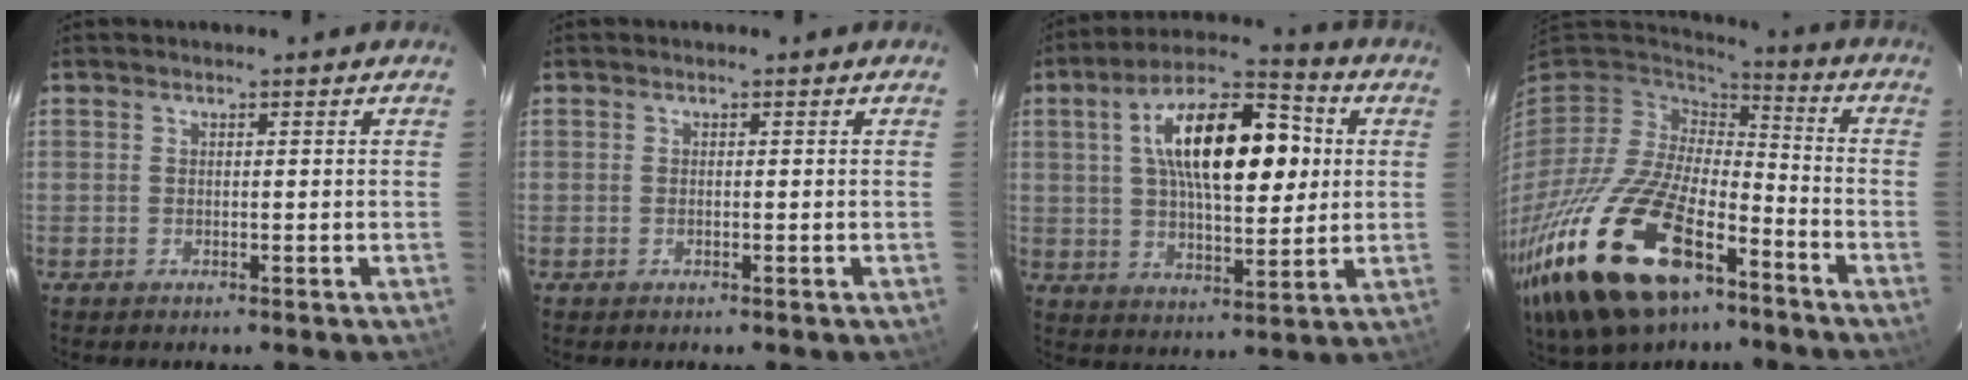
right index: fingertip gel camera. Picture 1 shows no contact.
{"total": 0.0}
{"total": 19.4, "force": [4.1, 8.2, 17.0], "torque": [-0.284, 0.034, 0.063]}
{"total": 29.6, "force": [-16.2, 14.0, 20.5], "torque": [-0.442, -0.049, -0.278]}